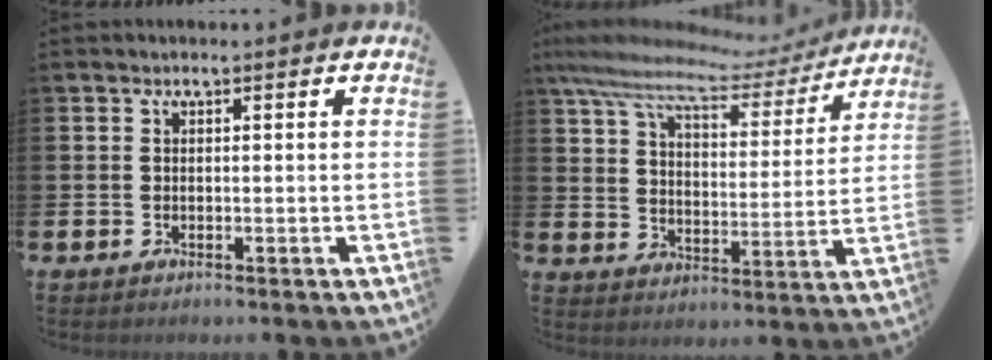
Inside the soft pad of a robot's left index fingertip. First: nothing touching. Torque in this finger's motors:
{"motor_torque": [2.14, 0.00, 1.02, 0.21]}